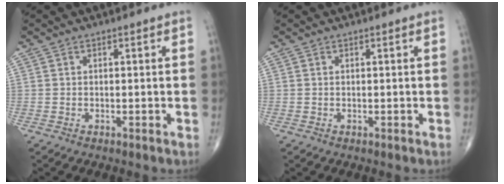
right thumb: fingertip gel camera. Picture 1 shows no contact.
{"total": 0.0}